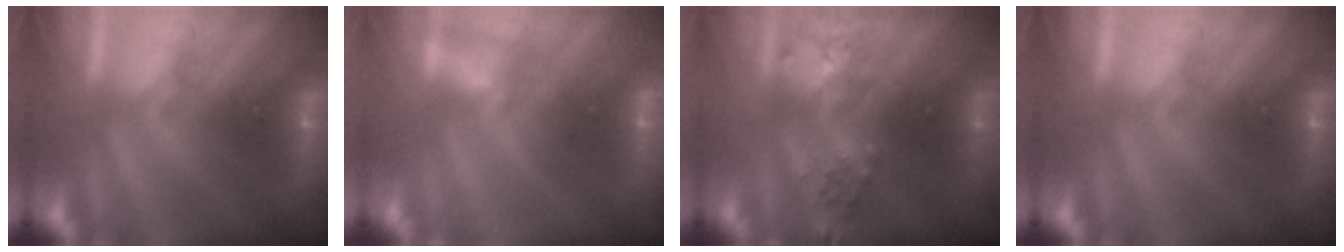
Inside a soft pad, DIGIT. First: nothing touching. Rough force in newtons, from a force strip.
{"total": 1.6}
{"total": 5.6}
{"total": 0.0}